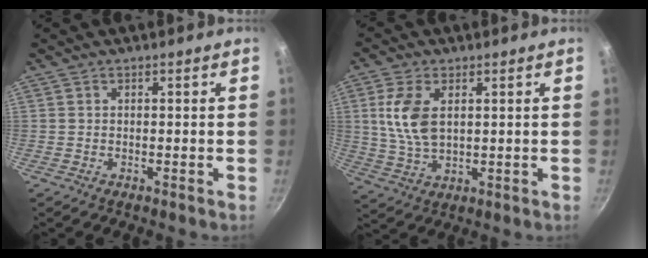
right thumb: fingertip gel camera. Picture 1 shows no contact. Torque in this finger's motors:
{"motor_torque": [-0.36, 0.82, 1.12, 0.38, 0.08]}